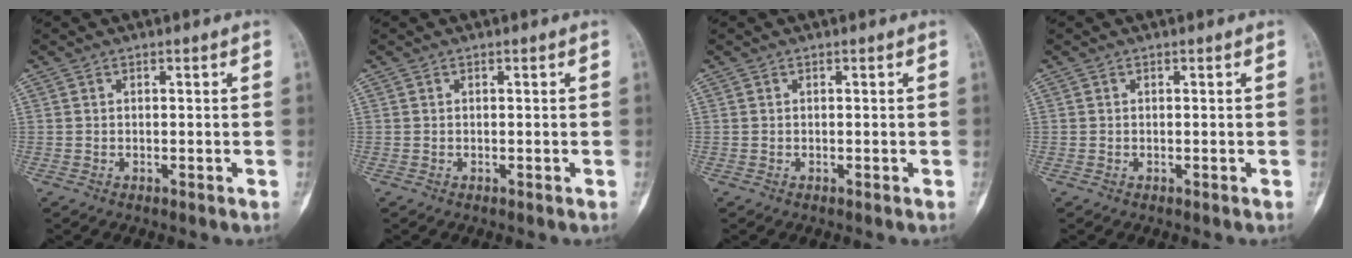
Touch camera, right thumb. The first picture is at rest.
{"total": 0.0}
{"total": 0.0}
{"total": 0.0}